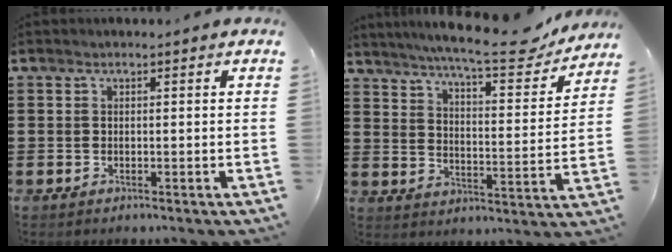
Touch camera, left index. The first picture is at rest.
{"total": 9.6, "force": [8.3, 0.6, 4.7], "torque": [-0.099, -0.050, 0.136]}